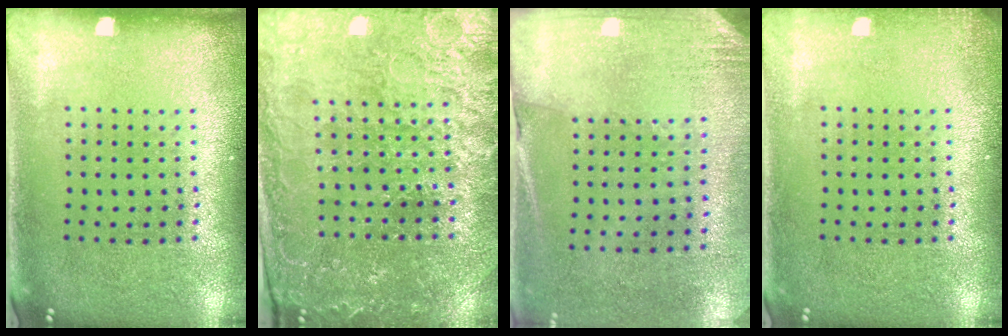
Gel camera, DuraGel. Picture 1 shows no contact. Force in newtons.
{"total": 3.2, "press": 3.2, "slide": 0.4}
{"total": 2.6, "press": 2.3, "slide": 1.2}
{"total": 1.0, "press": 1.0, "slide": 0.3}